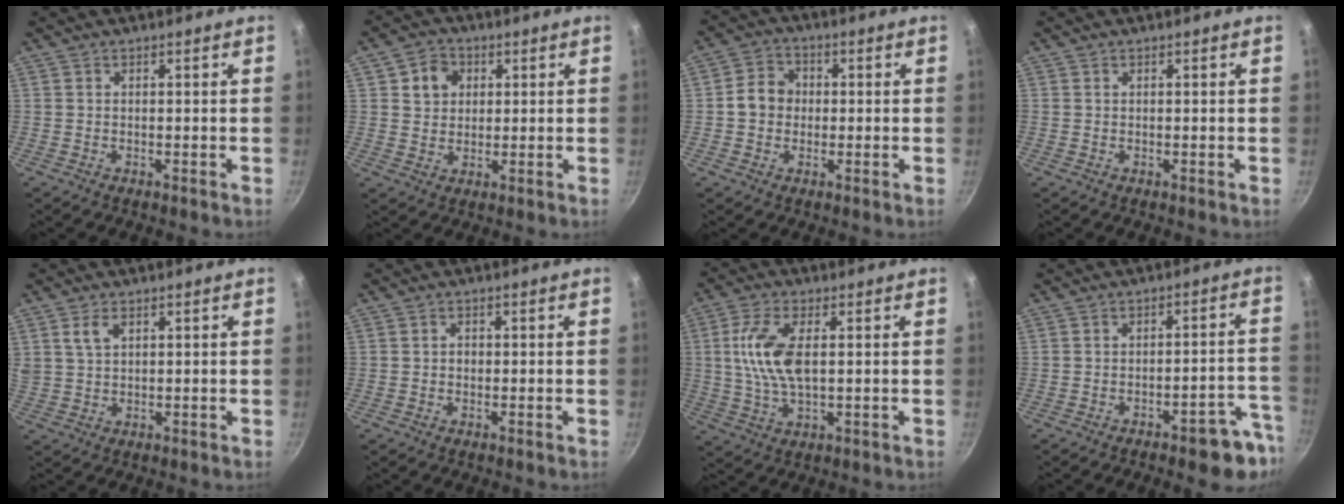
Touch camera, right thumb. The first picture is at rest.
{"total": 6.3, "force": [2.0, 5.5, 2.5], "torque": [-0.010, 0.004, 0.030]}
{"total": 6.3, "force": [0.0, 5.5, 3.0], "torque": [-0.025, 0.014, -0.013]}
{"total": 0.0}
{"total": 4.0, "force": [1.9, 2.4, 2.6], "torque": [-0.040, -0.003, 0.041]}
{"total": 1.3, "force": [-0.1, 1.1, 0.6], "torque": [-0.010, 0.004, -0.002]}
{"total": 10.3, "force": [1.5, 4.9, 8.9], "torque": [-0.177, 0.002, 0.028]}
{"total": 9.9, "force": [-5.9, 3.6, 7.1], "torque": [-0.033, 0.049, -0.067]}